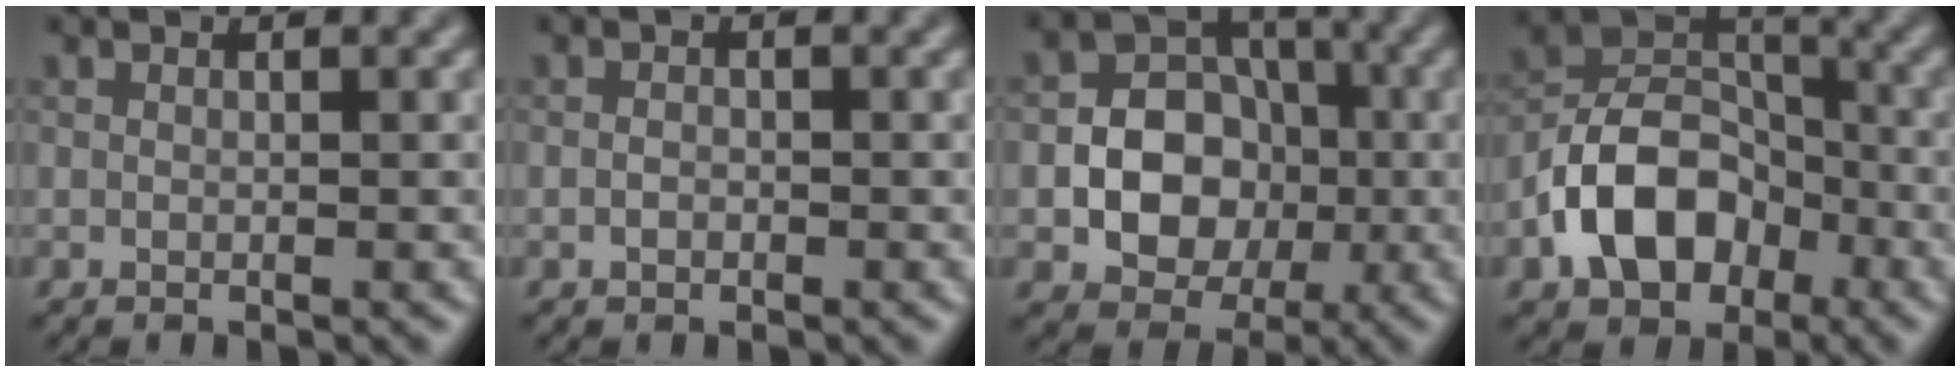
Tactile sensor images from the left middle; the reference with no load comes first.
{"total": 0.8, "force": [-0.3, 0.6, 0.4], "torque": [-0.009, 0.001, -0.008]}
{"total": 7.0, "force": [-1.1, 5.8, 3.8], "torque": [-0.031, 0.003, -0.034]}
{"total": 8.3, "force": [-3.4, 5.8, 4.8], "torque": [-0.083, 0.005, -0.074]}